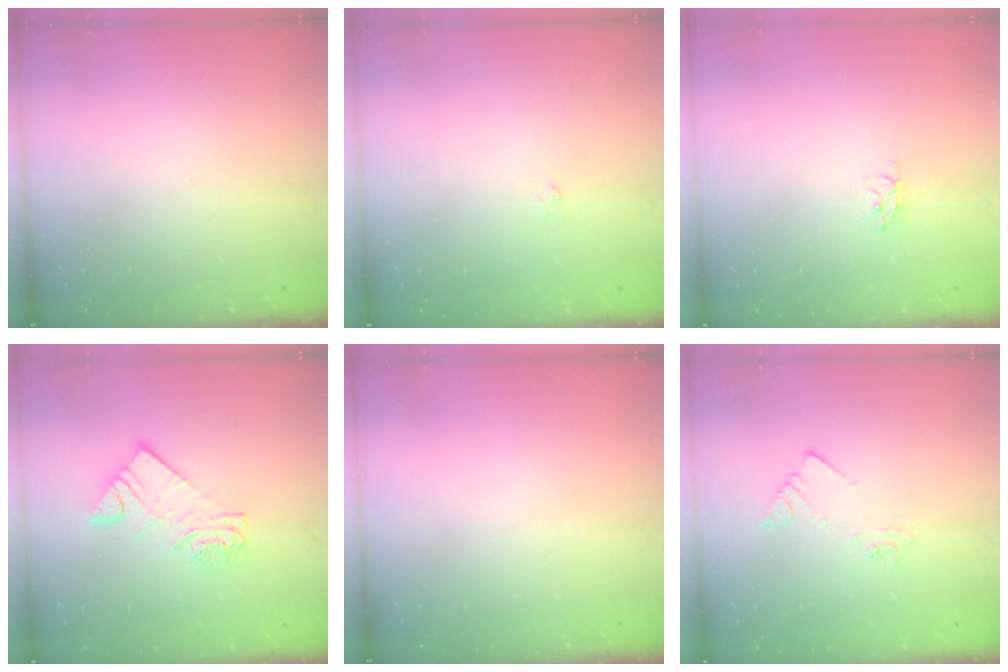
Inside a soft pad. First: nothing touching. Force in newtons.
{"total": 2.2, "press": 2.2, "slide": 0.3}
{"total": 2.9, "press": 2.9, "slide": 0.3}
{"total": 8.0, "press": 8.0, "slide": 0.4}
{"total": 0.0}
{"total": 2.1, "press": 2.1, "slide": 0.4}